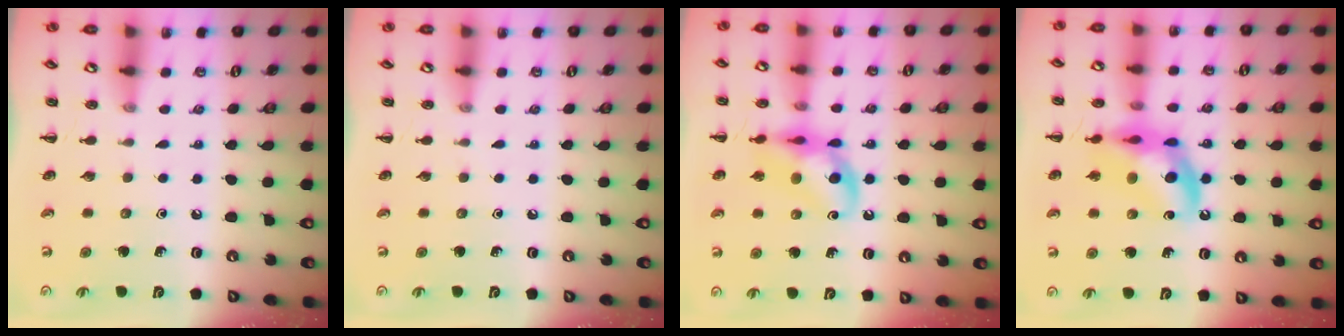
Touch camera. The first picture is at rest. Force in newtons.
{"total": 0.0}
{"total": 12.6, "press": 12.4, "slide": 2.3}
{"total": 14.3, "press": 13.9, "slide": 3.3}